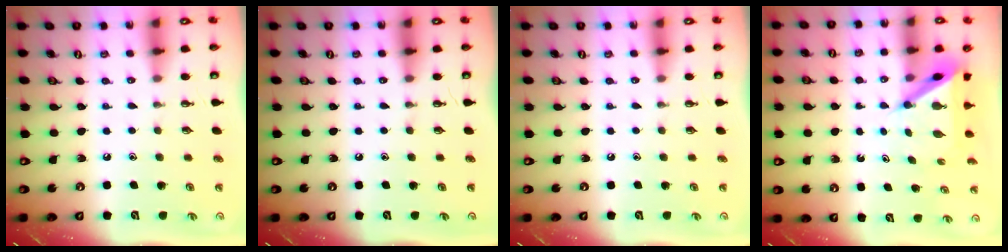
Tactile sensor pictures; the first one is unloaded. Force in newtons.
{"total": 0.0}
{"total": 0.0}
{"total": 6.4, "press": 6.4, "slide": 0.3}